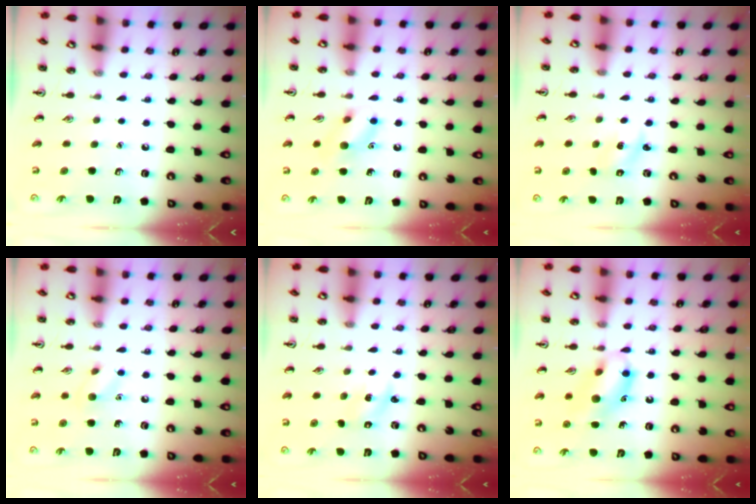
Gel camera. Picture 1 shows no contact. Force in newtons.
{"total": 10.0, "press": 9.9, "slide": 0.7}
{"total": 1.5, "press": 1.4, "slide": 0.4}
{"total": 6.4, "press": 6.3, "slide": 1.4}
{"total": 1.4, "press": 1.3, "slide": 0.5}
{"total": 13.1, "press": 13.1, "slide": 1.3}